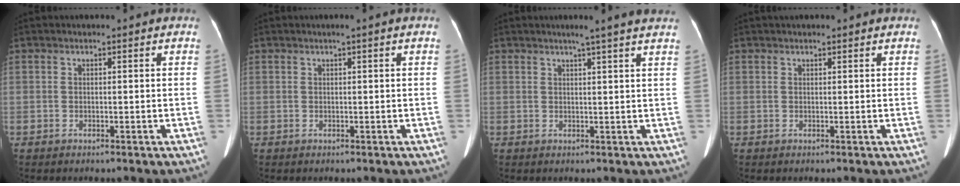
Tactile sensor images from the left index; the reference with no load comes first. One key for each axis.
{"total": 0.6, "fx": 0.2, "fy": -0.2, "fz": 0.6, "tx": -0.016, "ty": 0.000, "tz": 0.010}
{"total": 5.8, "fx": 4.6, "fy": -0.9, "fz": 3.3, "tx": -0.045, "ty": 0.010, "tz": 0.050}
{"total": 2.5, "fx": 2.2, "fy": 0.5, "fz": 1.2, "tx": -0.011, "ty": 0.031, "tz": 0.030}